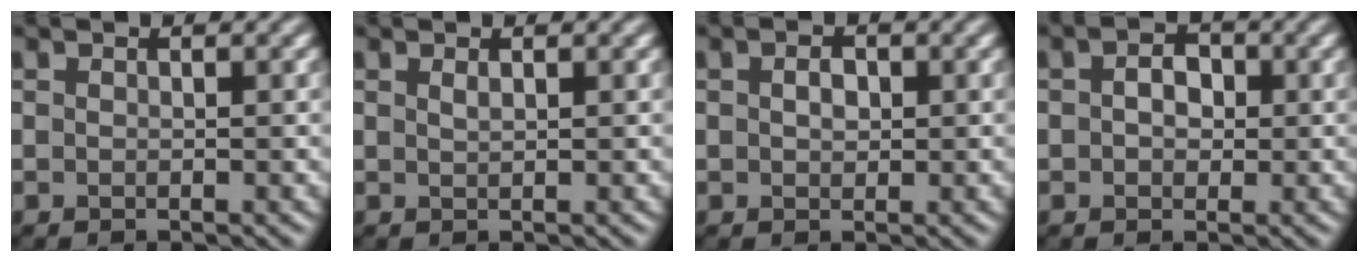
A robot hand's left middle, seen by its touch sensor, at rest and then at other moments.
{"total": 0.6, "force": [0.4, 0.1, 0.4], "torque": [-0.007, 0.000, 0.009]}
{"total": 1.5, "force": [0.2, 1.0, 1.1], "torque": [-0.021, 0.002, 0.002]}
{"total": 2.9, "force": [0.5, 2.1, 2.0], "torque": [-0.026, 0.006, -0.007]}